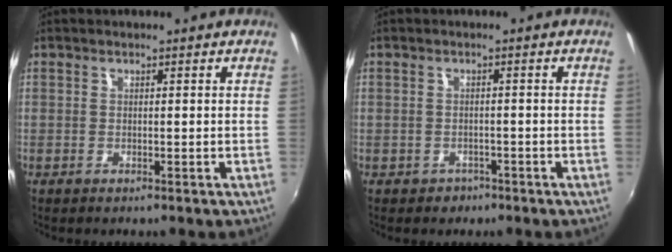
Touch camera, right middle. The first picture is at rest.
{"total": 2.4, "force": [-1.4, 1.9, 0.3], "torque": [-0.013, 0.000, -0.018]}